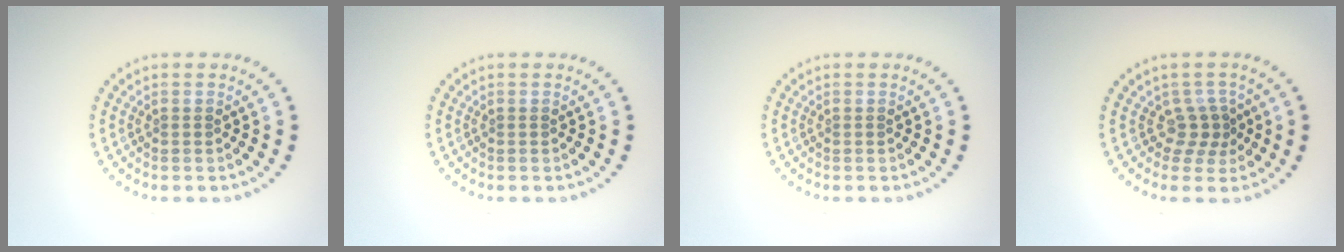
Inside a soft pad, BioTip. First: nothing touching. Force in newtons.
{"total": 0.0}
{"total": 0.0}
{"total": 2.2, "press": 1.5, "slide": 1.6}